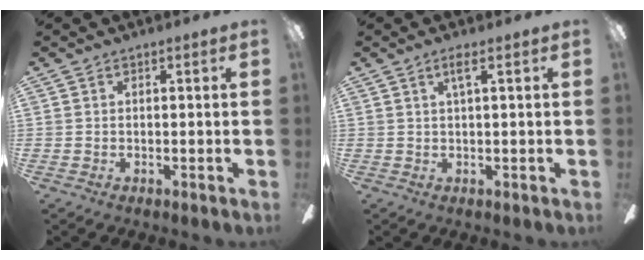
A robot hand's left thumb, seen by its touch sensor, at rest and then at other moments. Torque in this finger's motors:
{"motor_torque": [-0.08, 0.00, -0.27, 0.13, 0.00]}